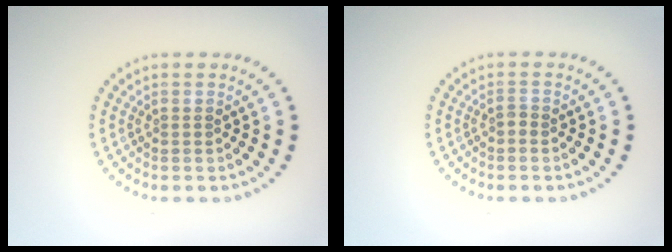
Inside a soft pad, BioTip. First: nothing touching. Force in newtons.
{"total": 0.7, "press": 0.5, "slide": 0.5}